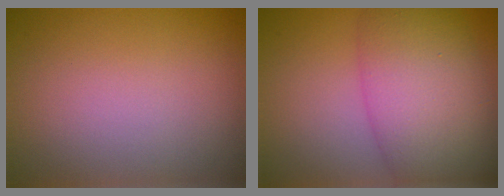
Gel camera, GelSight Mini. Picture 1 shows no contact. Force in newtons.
{"total": 9.1, "press": 9.1, "slide": 0.3}